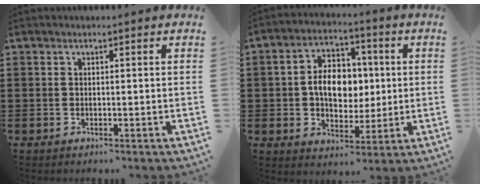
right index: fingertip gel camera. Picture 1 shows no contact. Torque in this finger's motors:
{"motor_torque": [1.98, -0.16, 0.33, 0.21]}